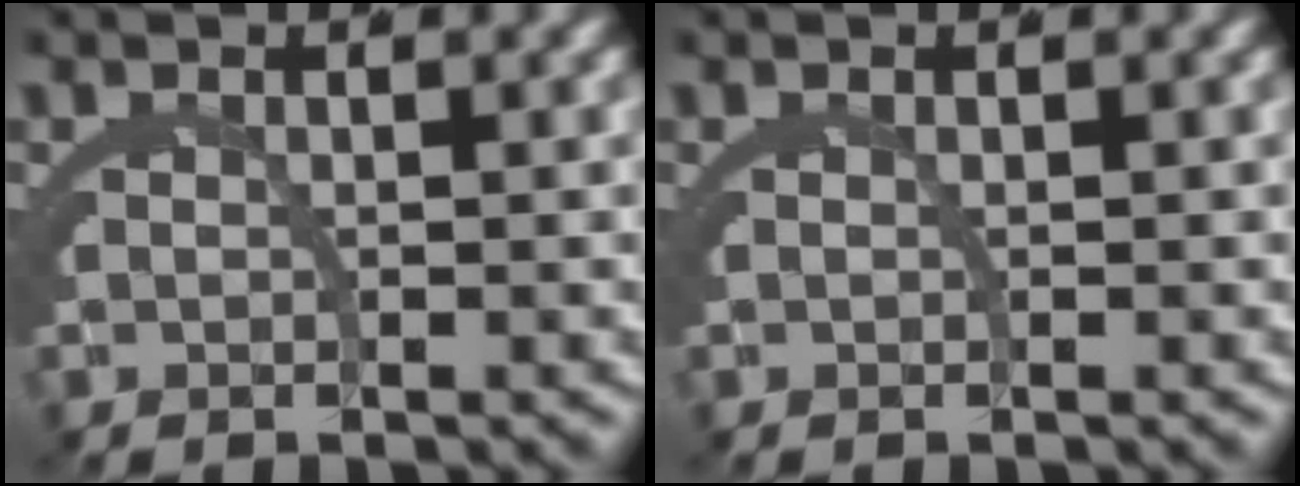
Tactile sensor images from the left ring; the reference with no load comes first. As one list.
[{"total": 0.0}]